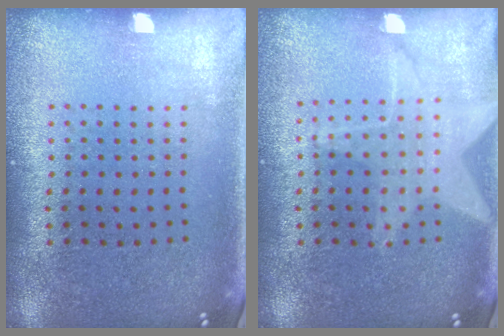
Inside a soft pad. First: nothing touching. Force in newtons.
{"total": 1.5, "press": 1.4, "slide": 0.4}